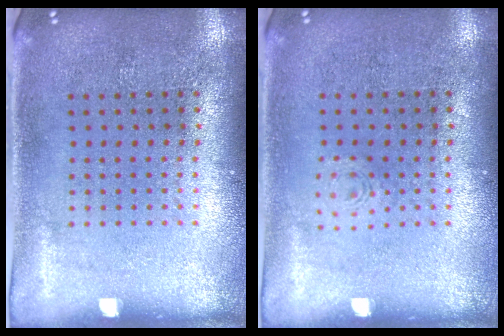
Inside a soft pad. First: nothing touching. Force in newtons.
{"total": 0.8, "press": 0.8, "slide": 0.2}